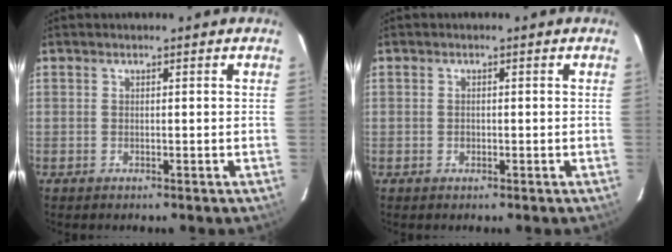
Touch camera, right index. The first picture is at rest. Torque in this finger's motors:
{"motor_torque": [0.15, 0.03, 0.07, 0.00]}